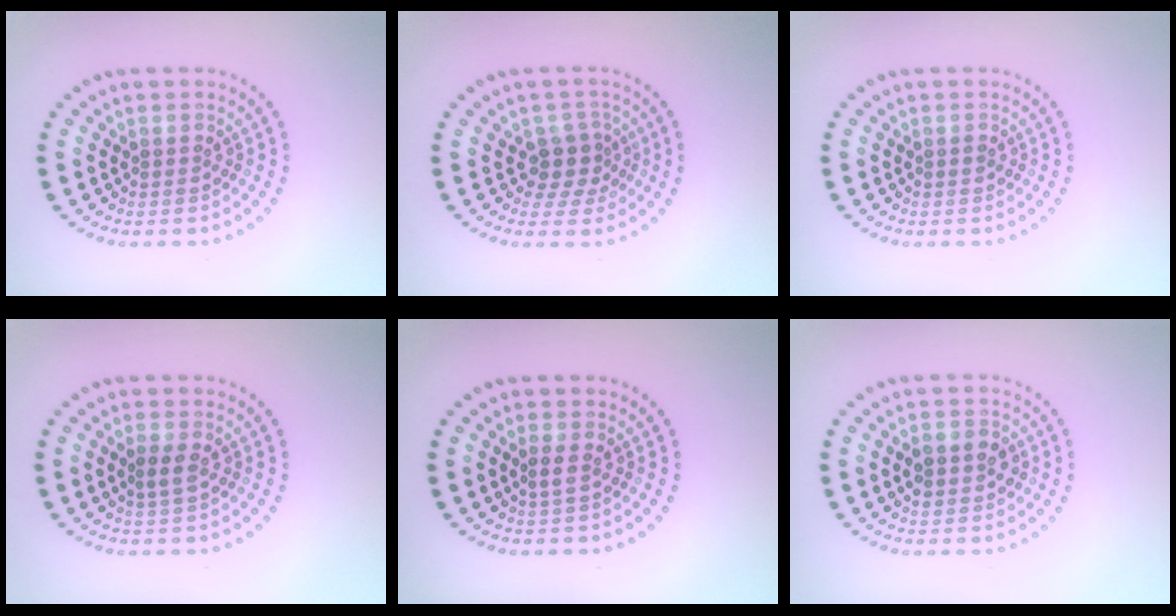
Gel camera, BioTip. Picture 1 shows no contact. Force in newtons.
{"total": 2.5, "press": 2.0, "slide": 1.5}
{"total": 0.5, "press": 0.5, "slide": 0.2}
{"total": 1.5, "press": 1.4, "slide": 0.4}
{"total": 0.7, "press": 0.6, "slide": 0.2}
{"total": 2.9, "press": 2.9, "slide": 0.0}